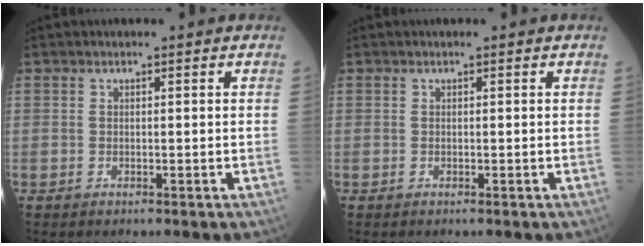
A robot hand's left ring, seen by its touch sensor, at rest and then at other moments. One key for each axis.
{"total": 0.0}